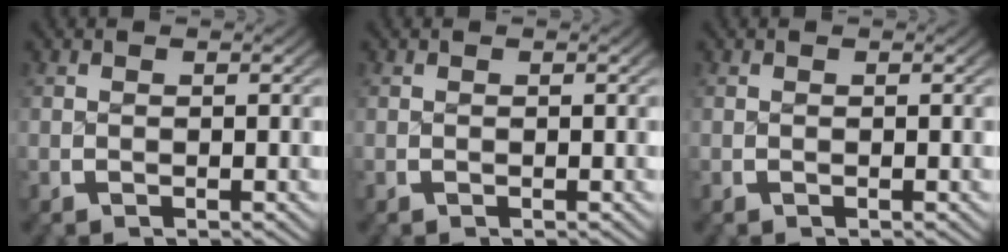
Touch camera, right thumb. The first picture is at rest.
{"total": 0.0}
{"total": 0.0}